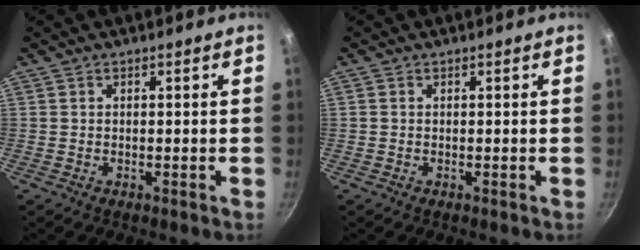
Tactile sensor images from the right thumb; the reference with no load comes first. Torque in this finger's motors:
{"motor_torque": [-0.33, 0.11, -0.24, 0.13, 0.03]}